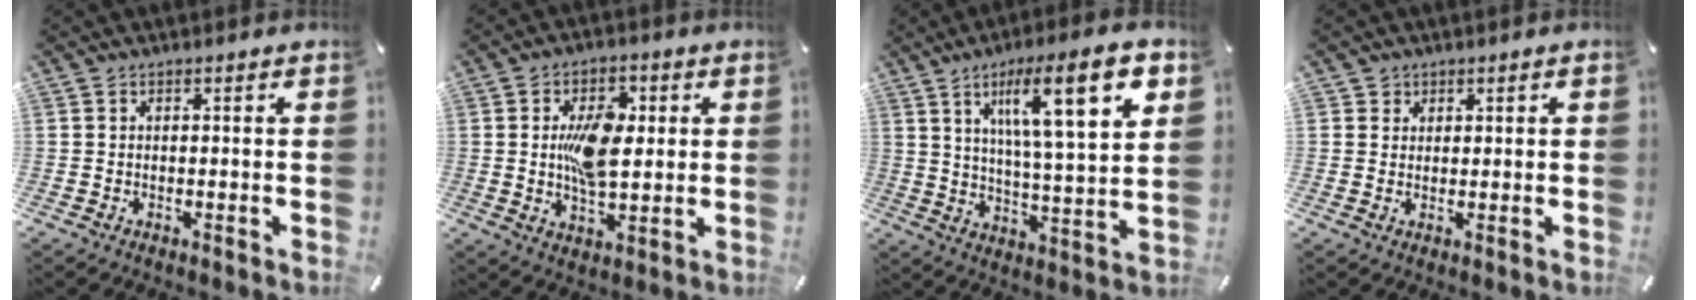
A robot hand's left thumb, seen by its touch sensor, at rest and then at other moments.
{"total": 12.0, "force": [1.3, 7.1, 9.7], "torque": [-0.177, 0.000, 0.015]}
{"total": 18.4, "force": [9.1, 4.3, 15.5], "torque": [-0.244, -0.033, 0.135]}
{"total": 1.8, "force": [0.9, 1.6, 0.2], "torque": [0.003, -0.001, 0.014]}